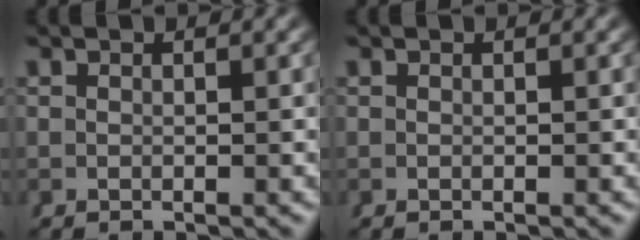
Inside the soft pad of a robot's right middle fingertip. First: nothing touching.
{"total": 0.0}